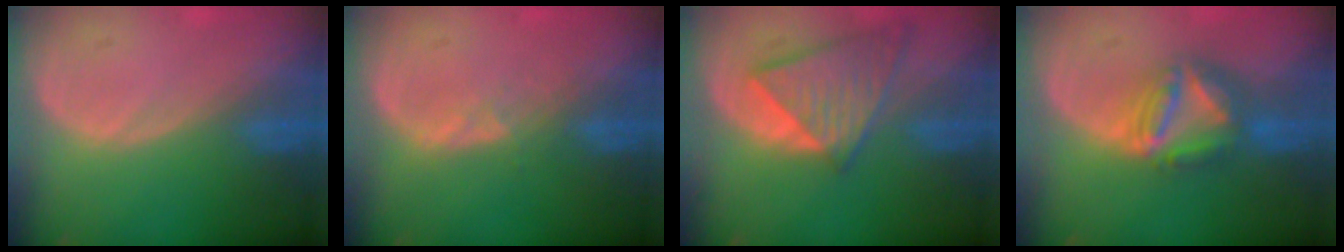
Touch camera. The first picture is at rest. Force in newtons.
{"total": 1.6, "press": 1.6, "slide": 0.3}
{"total": 8.0, "press": 7.2, "slide": 3.6}
{"total": 7.7, "press": 6.6, "slide": 4.0}